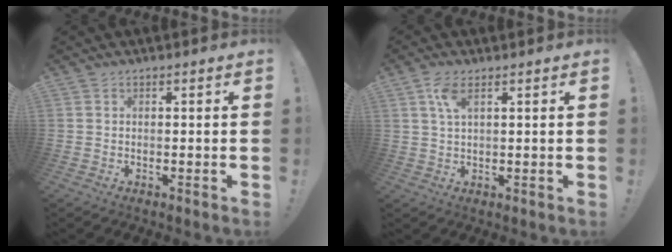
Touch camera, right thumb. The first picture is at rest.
{"total": 4.8, "force": [2.2, 1.9, 3.9], "torque": [-0.065, -0.004, 0.035]}